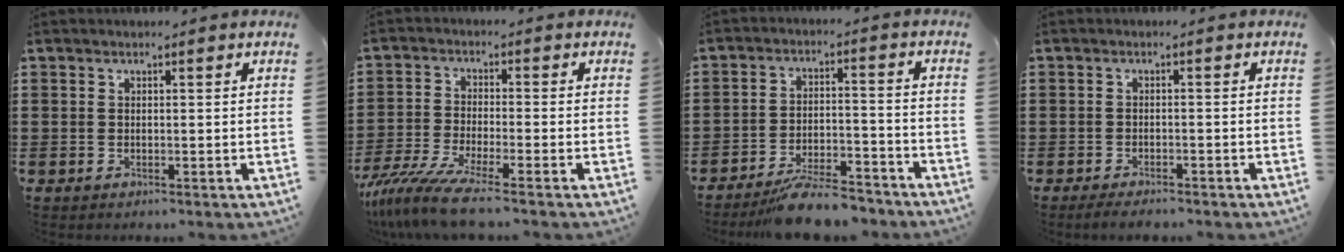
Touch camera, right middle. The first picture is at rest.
{"total": 6.9, "force": [-5.3, -0.1, 4.4], "torque": [-0.105, -0.022, -0.106]}
{"total": 7.4, "force": [-6.7, 1.0, 3.0], "torque": [-0.049, 0.013, -0.125]}
{"total": 1.3, "force": [-1.2, 0.0, 0.4], "torque": [-0.008, -0.001, -0.023]}